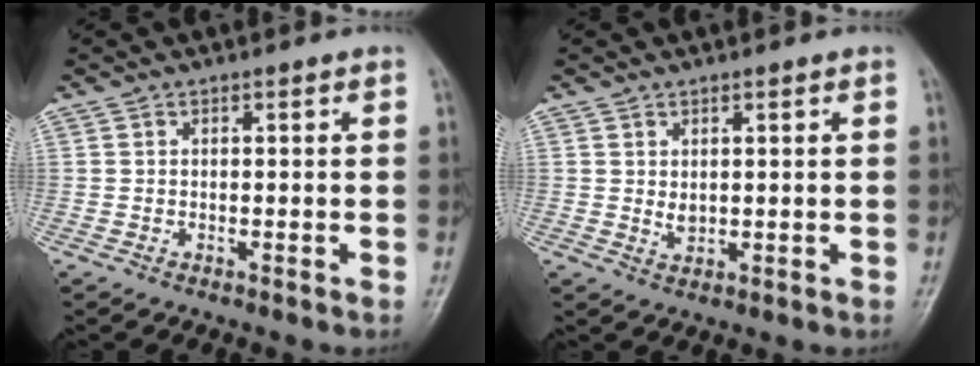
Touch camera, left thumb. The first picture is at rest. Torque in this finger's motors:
{"motor_torque": [0.09, 0.07, 0.32, -0.14, 0.00]}